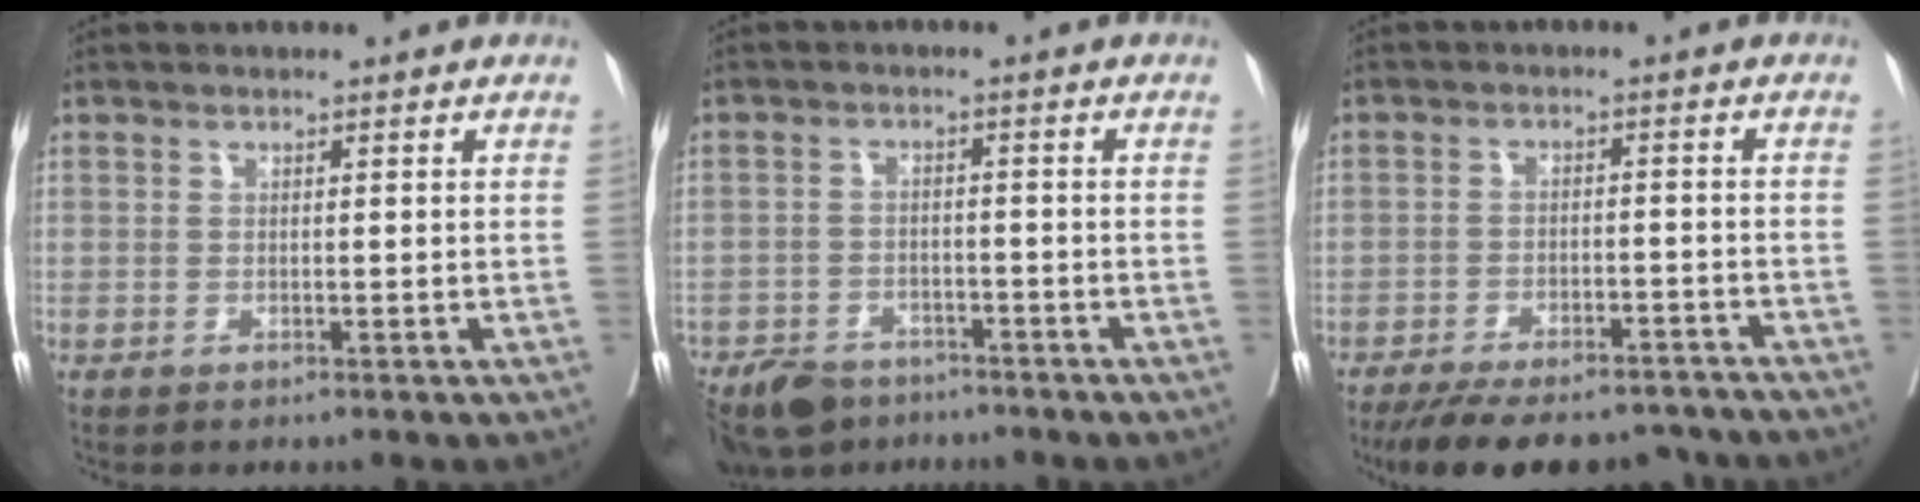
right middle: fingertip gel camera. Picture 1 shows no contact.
{"total": 9.9, "force": [-8.0, 4.8, 3.5], "torque": [-0.067, -0.011, -0.124]}
{"total": 15.4, "force": [-13.6, 4.7, 5.6], "torque": [-0.117, -0.004, -0.189]}